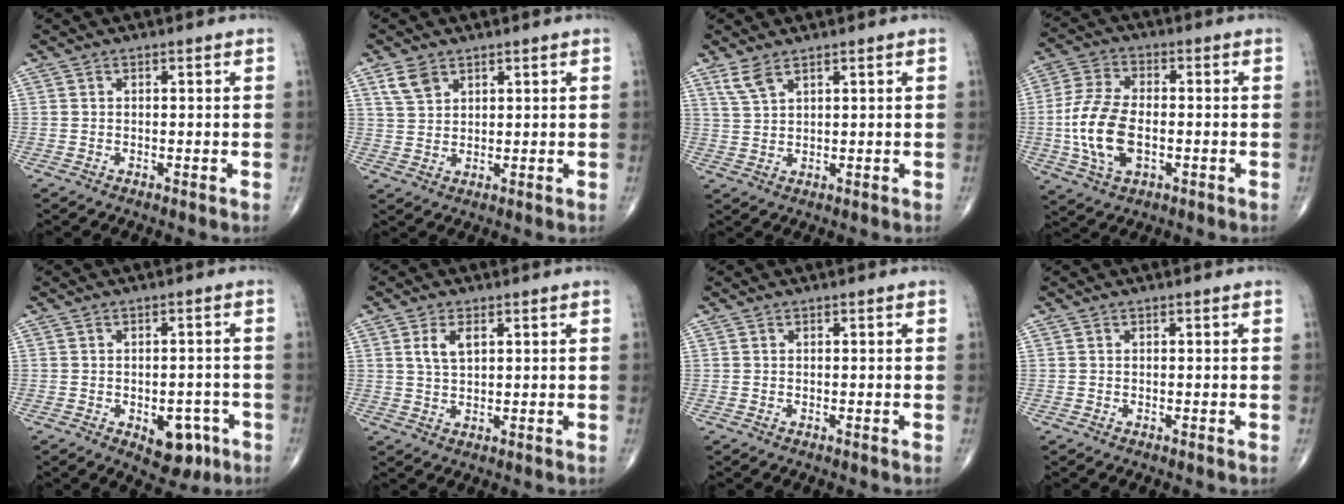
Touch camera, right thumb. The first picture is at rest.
{"total": 4.2, "force": [2.6, 2.6, 2.1], "torque": [-0.034, -0.007, 0.058]}
{"total": 3.6, "force": [2.5, 1.1, 2.2], "torque": [-0.051, -0.005, 0.060]}
{"total": 12.4, "force": [-1.9, 6.9, 10.2], "torque": [-0.212, 0.009, -0.036]}
{"total": 7.1, "force": [-3.0, 4.1, 4.9], "torque": [-0.033, 0.016, -0.027]}
{"total": 4.0, "force": [1.5, 2.0, 3.1], "torque": [-0.060, -0.002, 0.032]}
{"total": 0.0}
{"total": 0.0}